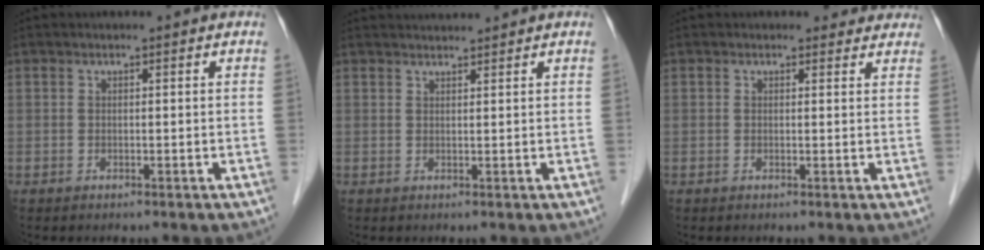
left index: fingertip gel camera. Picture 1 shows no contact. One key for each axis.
{"total": 2.5, "fx": 2.4, "fy": -0.4, "fz": 0.4, "tx": -0.002, "ty": 0.020, "tz": 0.046}
{"total": 2.9, "fx": 2.6, "fy": 1.4, "fz": 0.2, "tx": 0.009, "ty": 0.000, "tz": 0.013}